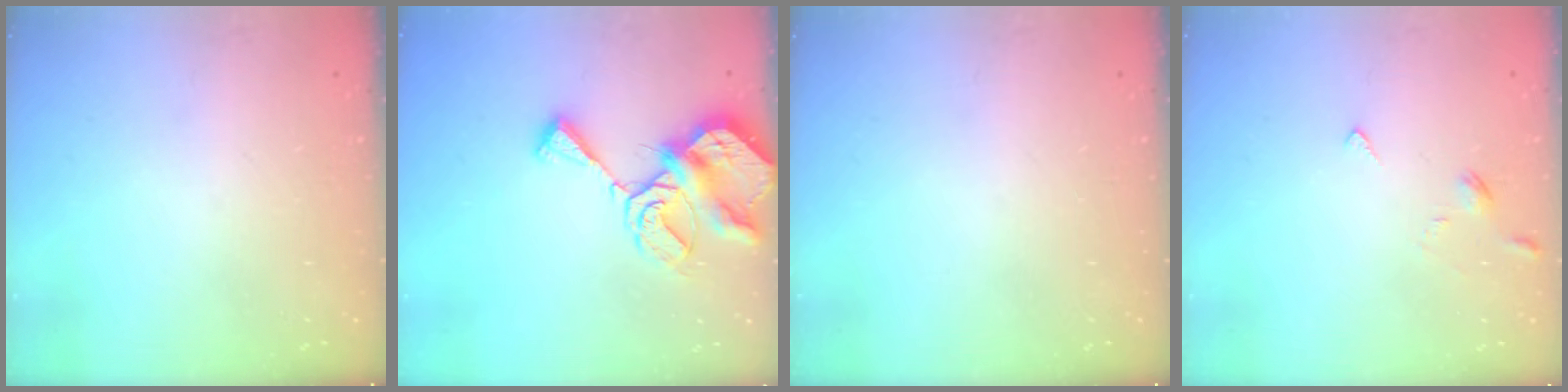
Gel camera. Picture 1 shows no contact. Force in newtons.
{"total": 9.9, "press": 9.8, "slide": 1.4}
{"total": 0.0}
{"total": 2.8, "press": 2.8, "slide": 0.6}